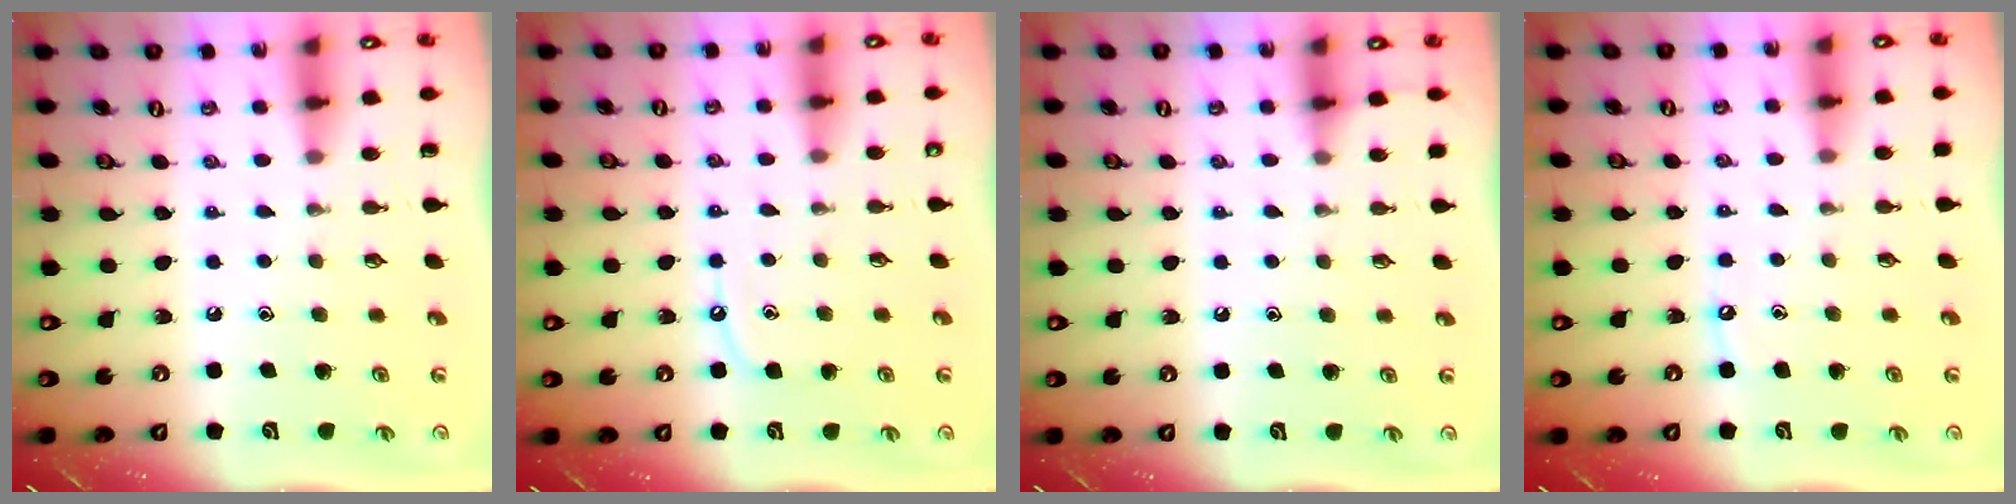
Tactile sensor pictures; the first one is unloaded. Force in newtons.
{"total": 5.2, "press": 5.2, "slide": 0.7}
{"total": 3.3, "press": 3.3, "slide": 0.4}
{"total": 2.6, "press": 2.6, "slide": 0.4}